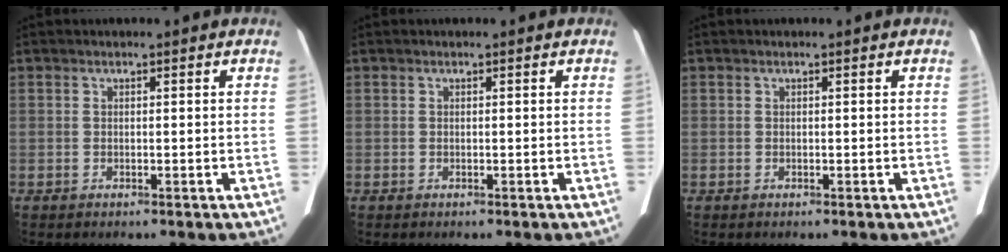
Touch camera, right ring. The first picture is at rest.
{"total": 0.0}
{"total": 0.0}